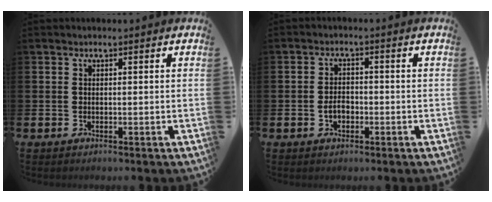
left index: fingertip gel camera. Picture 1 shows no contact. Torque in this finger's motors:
{"motor_torque": [0.61, 0.14, 0.08, 0.08]}